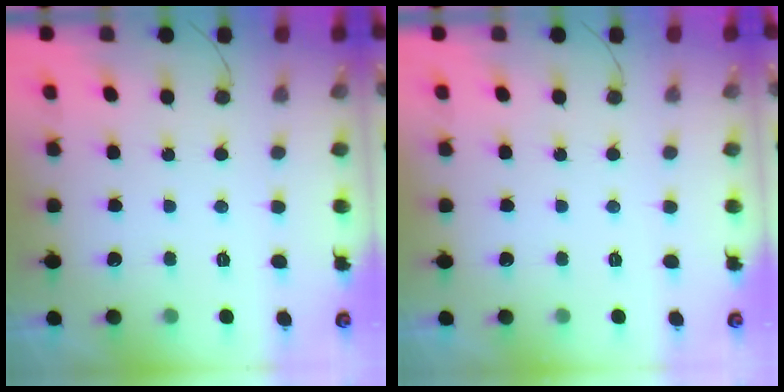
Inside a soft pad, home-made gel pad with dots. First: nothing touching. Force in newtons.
{"total": 0.0}